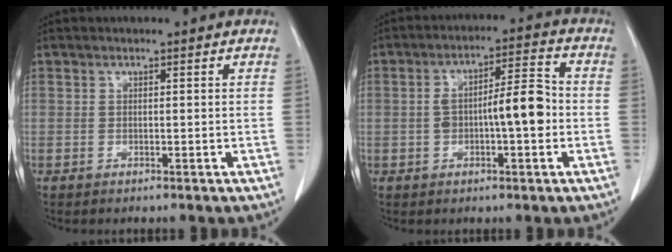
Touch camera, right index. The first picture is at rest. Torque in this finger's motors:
{"motor_torque": [0.33, -0.09, 0.35, 0.05]}